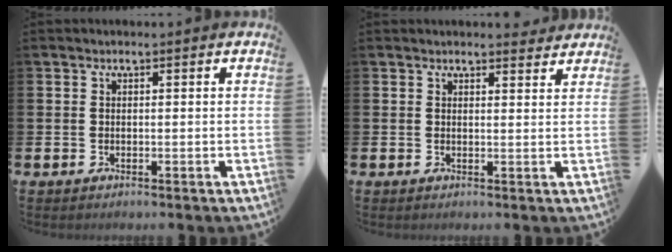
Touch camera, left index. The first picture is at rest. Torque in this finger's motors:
{"motor_torque": [0.59, -1.32, 0.11, 0.05]}